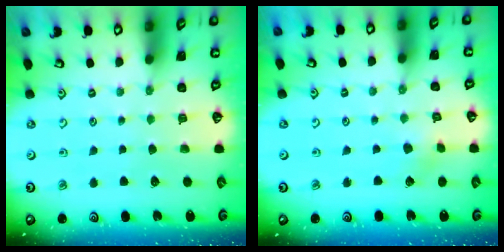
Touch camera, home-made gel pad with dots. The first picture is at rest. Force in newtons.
{"total": 2.9, "press": 2.9, "slide": 0.7}